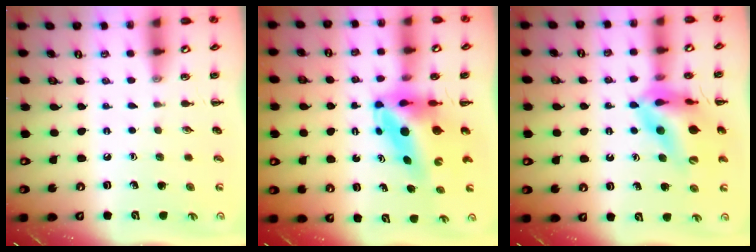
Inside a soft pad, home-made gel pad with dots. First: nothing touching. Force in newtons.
{"total": 7.3, "press": 7.0, "slide": 2.4}
{"total": 14.8, "press": 14.2, "slide": 4.2}